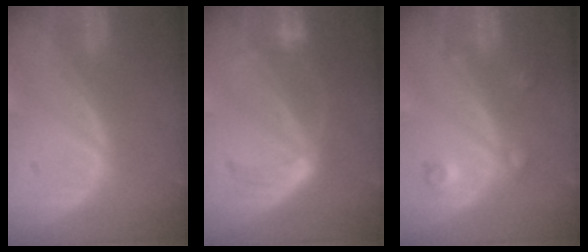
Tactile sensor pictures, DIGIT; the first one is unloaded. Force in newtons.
{"total": 5.8, "press": 5.3, "slide": 2.3}
{"total": 3.5, "press": 3.2, "slide": 1.6}